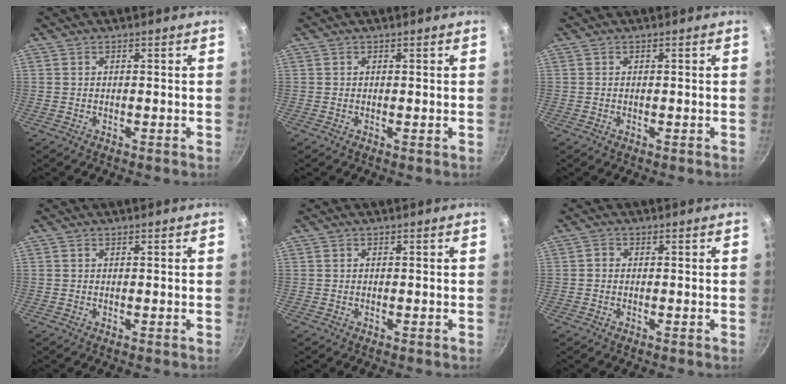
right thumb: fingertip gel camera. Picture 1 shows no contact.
{"total": 0.0}
{"total": 0.0}
{"total": 0.0}
{"total": 0.0}
{"total": 1.1, "force": [-0.5, 0.9, 0.4], "torque": [-0.005, 0.003, -0.013]}